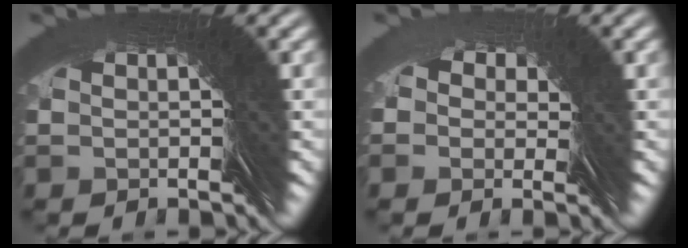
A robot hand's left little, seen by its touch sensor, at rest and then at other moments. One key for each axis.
{"total": 3.1, "fx": 1.4, "fy": 2.7, "fz": 0.5, "tx": -0.017, "ty": 0.006, "tz": 0.017}